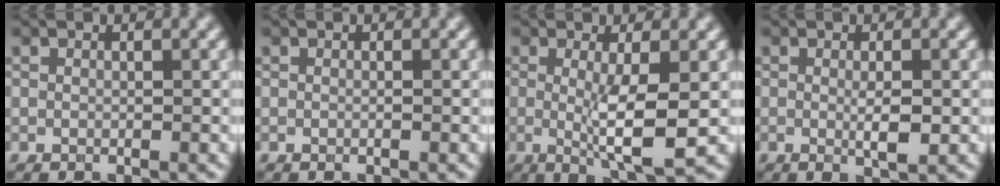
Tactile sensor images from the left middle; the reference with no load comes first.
{"total": 0.0}
{"total": 4.9, "force": [-0.2, 0.7, 4.8], "torque": [-0.084, -0.010, -0.001]}
{"total": 2.1, "force": [-0.1, 0.3, 2.1], "torque": [-0.038, -0.003, -0.002]}